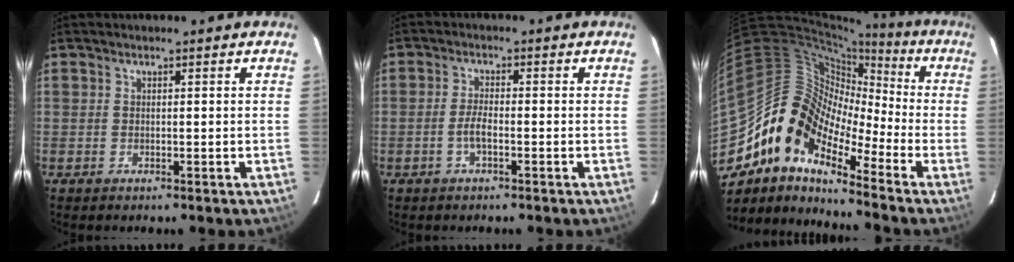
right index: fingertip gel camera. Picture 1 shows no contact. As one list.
[{"total": 2.5, "force": [-1.1, 0.5, 2.2], "torque": [-0.051, 0.004, -0.024]}, {"total": 14.7, "force": [-8.9, 7.5, 9.0], "torque": [-0.147, 0.008, -0.192]}]